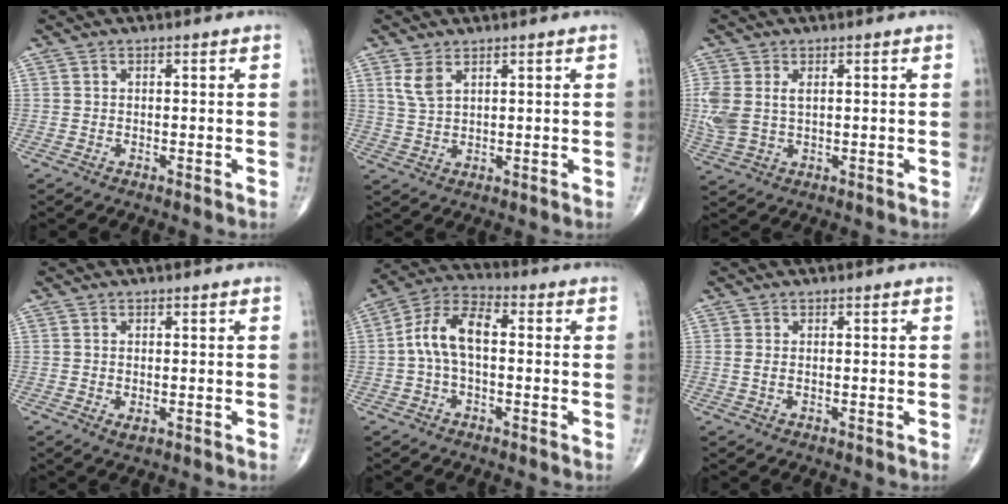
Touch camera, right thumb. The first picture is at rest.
{"total": 3.7, "force": [2.1, 1.7, 2.5], "torque": [-0.053, -0.004, 0.050]}
{"total": 7.1, "force": [1.1, 4.4, 5.5], "torque": [-0.145, 0.006, 0.031]}
{"total": 1.5, "force": [-0.3, 0.8, 1.2], "torque": [-0.024, -0.002, -0.003]}
{"total": 9.9, "force": [0.0, 5.2, 8.4], "torque": [-0.165, 0.036, -0.008]}
{"total": 0.9, "force": [0.0, 0.4, 0.8], "torque": [-0.022, -0.002, 0.001]}